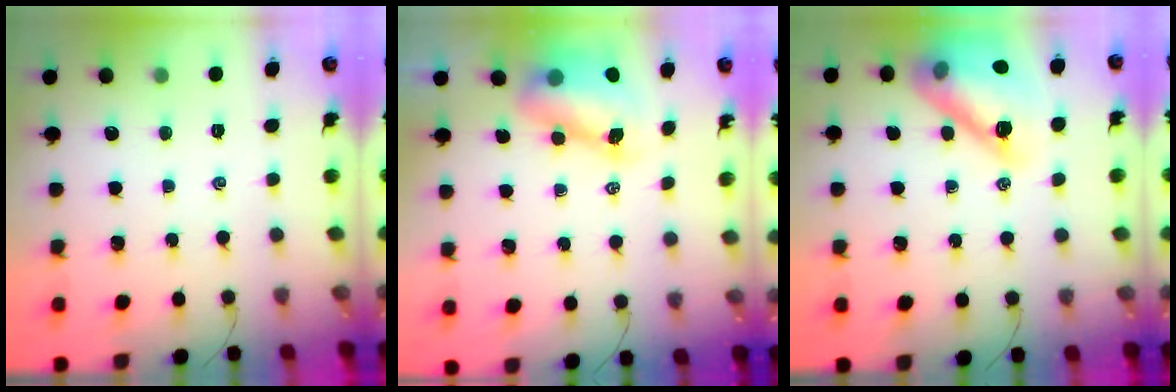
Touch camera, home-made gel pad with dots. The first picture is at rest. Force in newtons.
{"total": 8.1, "press": 7.9, "slide": 1.9}
{"total": 18.1, "press": 18.0, "slide": 1.5}